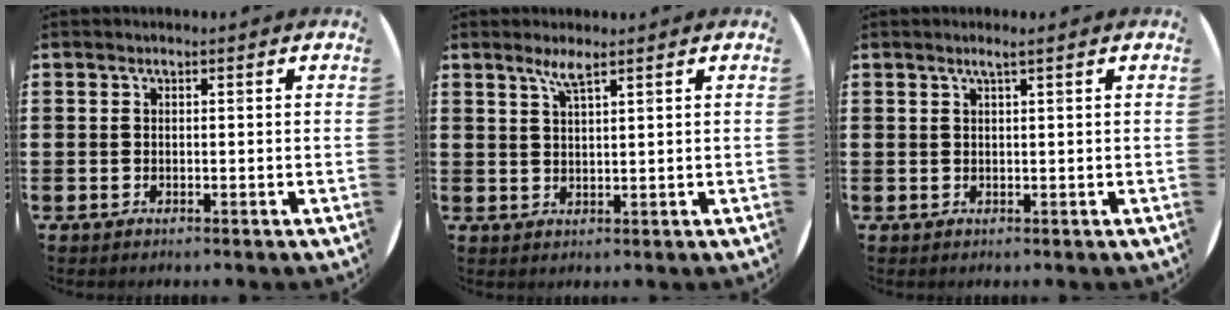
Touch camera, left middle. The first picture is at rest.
{"total": 2.7, "force": [2.1, 0.1, 1.8], "torque": [-0.038, 0.002, 0.036]}
{"total": 1.3, "force": [0.8, -0.2, 1.0], "torque": [-0.017, 0.002, 0.012]}